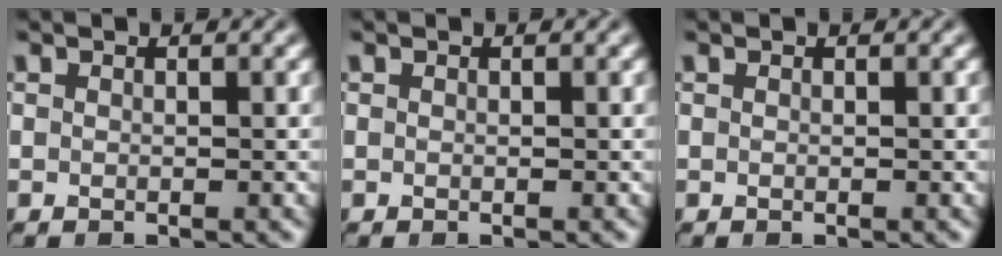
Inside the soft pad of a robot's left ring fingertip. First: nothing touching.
{"total": 0.0}
{"total": 0.0}